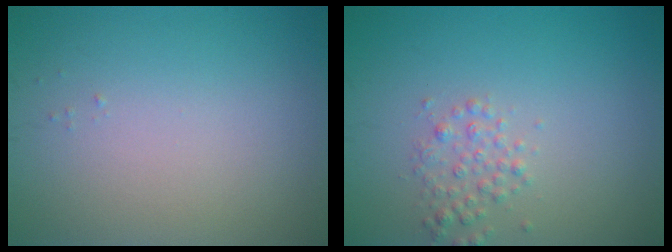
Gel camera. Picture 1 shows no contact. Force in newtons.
{"total": 1.8, "press": 1.8, "slide": 0.0}